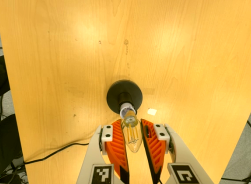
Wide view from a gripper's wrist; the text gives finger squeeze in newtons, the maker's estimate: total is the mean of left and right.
{"total": 12.5, "left": 13.8, "right": 11.2}